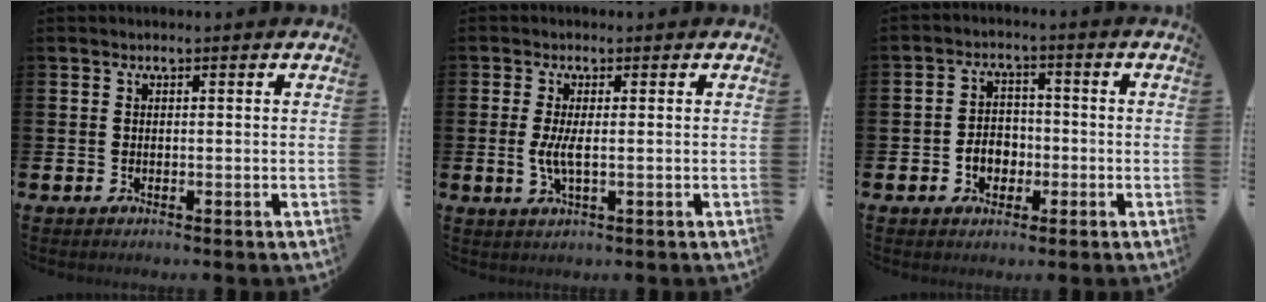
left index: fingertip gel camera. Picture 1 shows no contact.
{"total": 2.7, "force": [0.0, 0.6, 2.6], "torque": [-0.053, -0.001, 0.000]}
{"total": 3.7, "force": [-1.3, 3.0, 1.7], "torque": [-0.019, -0.001, -0.033]}